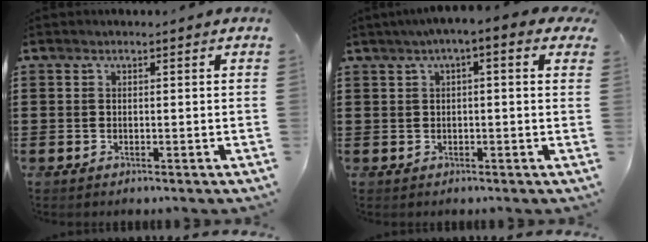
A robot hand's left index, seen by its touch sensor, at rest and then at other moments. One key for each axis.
{"total": 2.5, "fx": 0.3, "fy": 0.0, "fz": 2.4, "tx": -0.045, "ty": 0.000, "tz": 0.002}